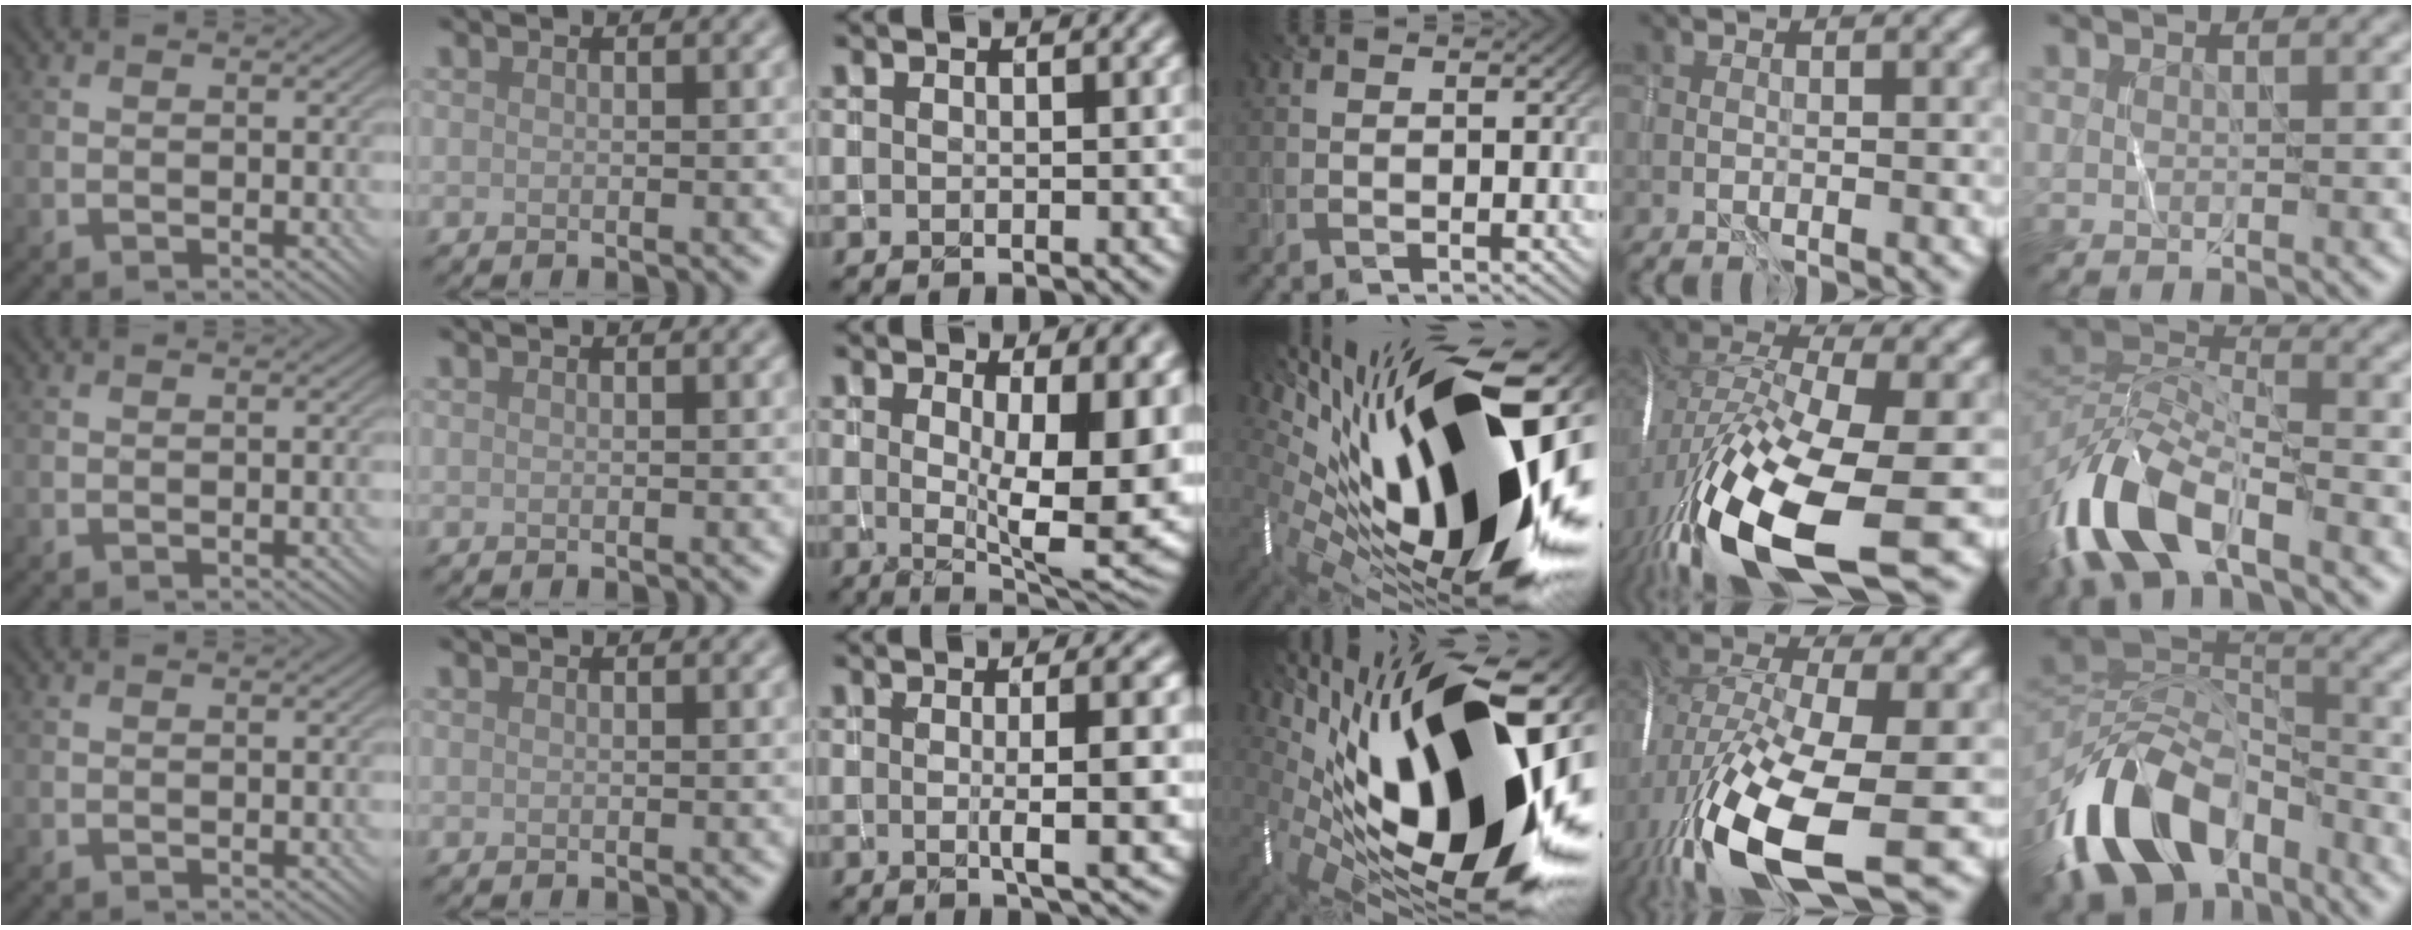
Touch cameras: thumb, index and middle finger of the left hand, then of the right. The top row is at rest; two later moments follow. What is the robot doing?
{"motion": "wrap", "object": "thread"}